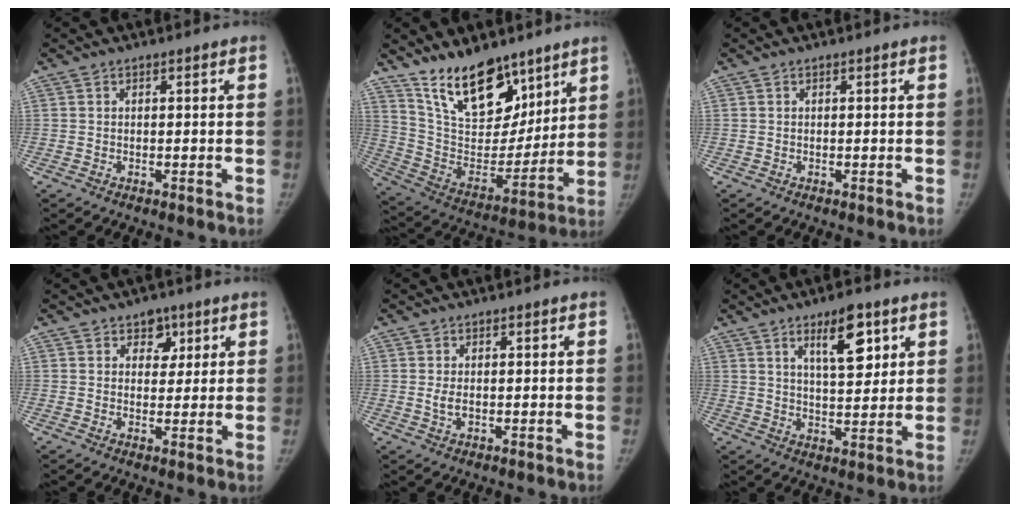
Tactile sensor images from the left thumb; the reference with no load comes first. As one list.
[{"total": 19.7, "force": [13.6, 9.7, 10.3], "torque": [-0.122, -0.083, 0.246]}, {"total": 0.0}, {"total": 4.5, "force": [2.4, 3.3, 1.9], "torque": [0.005, -0.010, 0.034]}, {"total": 2.1, "force": [0.1, 1.3, 1.7], "torque": [-0.035, -0.005, 0.004]}, {"total": 9.5, "force": [4.9, 3.6, 7.3], "torque": [-0.095, -0.031, 0.081]}]